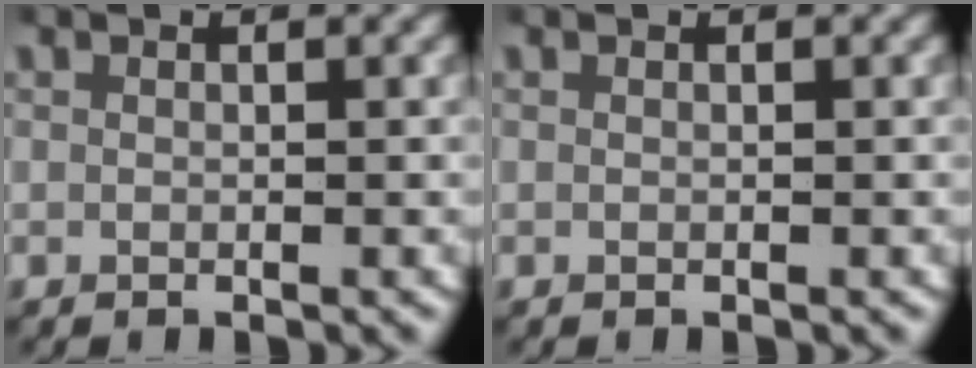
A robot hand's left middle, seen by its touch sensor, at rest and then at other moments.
{"total": 0.0}